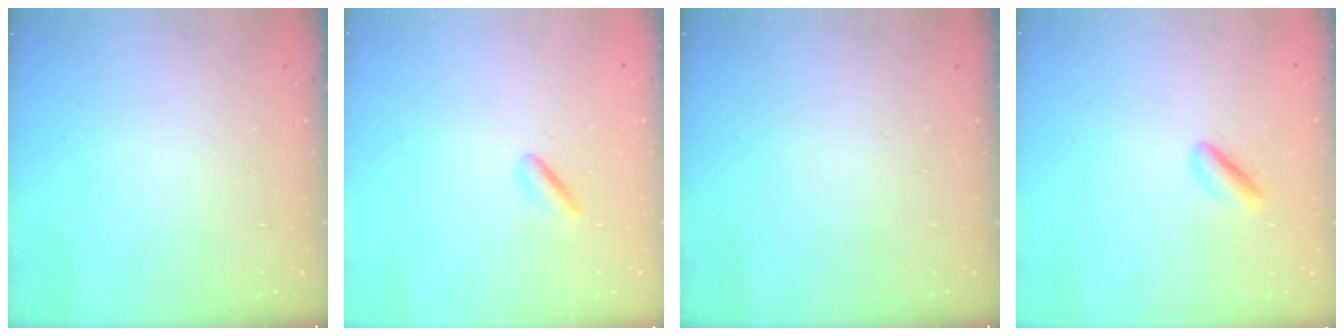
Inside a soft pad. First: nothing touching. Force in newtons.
{"total": 2.2, "press": 2.1, "slide": 0.8}
{"total": 0.0}
{"total": 2.0, "press": 1.9, "slide": 0.6}